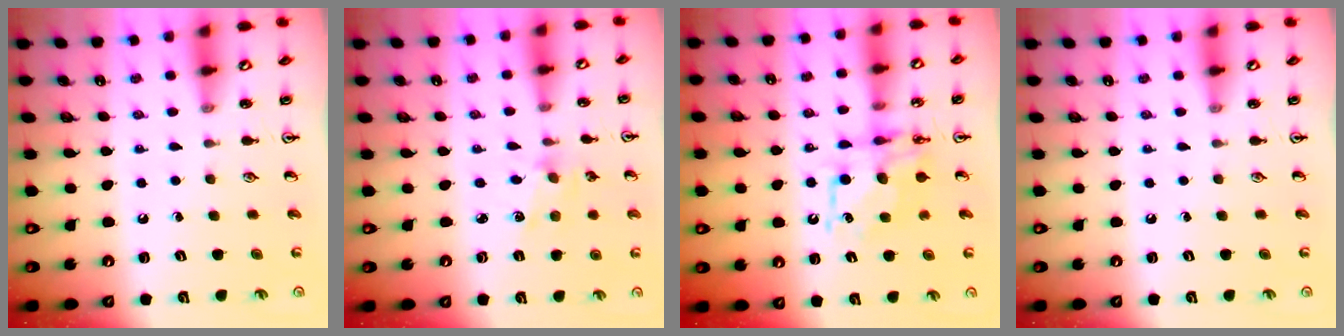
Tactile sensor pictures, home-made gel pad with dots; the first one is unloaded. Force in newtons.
{"total": 2.0, "press": 2.0, "slide": 0.3}
{"total": 8.7, "press": 8.7, "slide": 0.3}
{"total": 0.0}